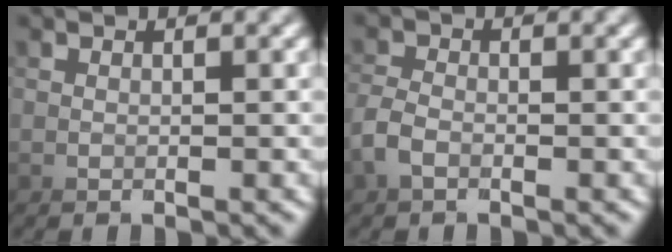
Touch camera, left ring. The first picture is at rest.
{"total": 4.5, "force": [-3.7, -0.5, -2.6], "torque": [0.006, -0.010, -0.063]}